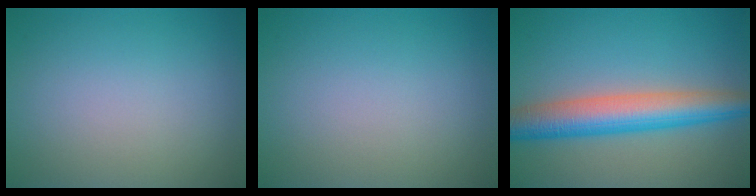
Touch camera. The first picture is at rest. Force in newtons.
{"total": 0.0}
{"total": 7.0, "press": 7.0, "slide": 0.2}